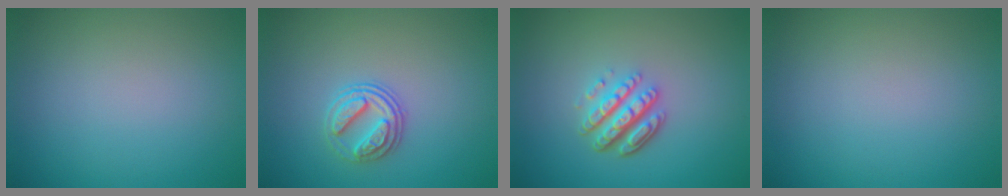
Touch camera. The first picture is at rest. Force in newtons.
{"total": 2.7, "press": 2.5, "slide": 1.0}
{"total": 4.7, "press": 3.4, "slide": 3.3}
{"total": 0.0}